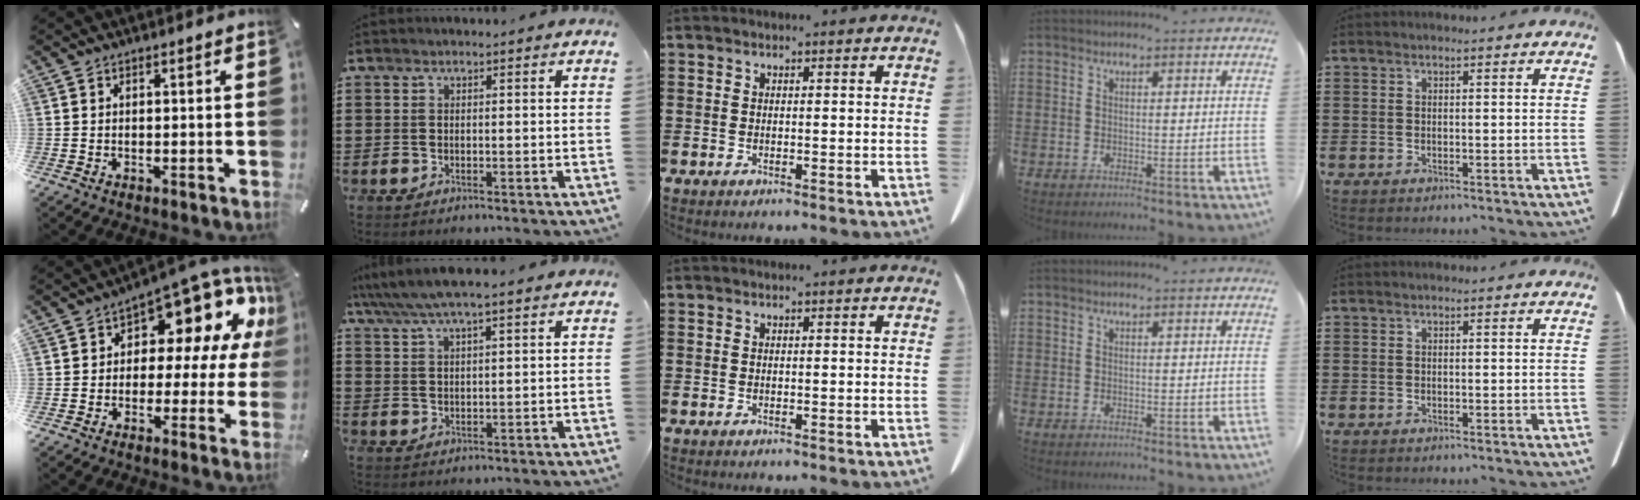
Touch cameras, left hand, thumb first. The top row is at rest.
{"thumb": {"total": 12.2, "force": [6.9, 6.2, 7.9], "torque": [-0.101, -0.076, 0.114]}, "index": {"total": 5.1, "force": [4.2, 0.8, 2.8], "torque": [-0.066, -0.008, 0.073]}}